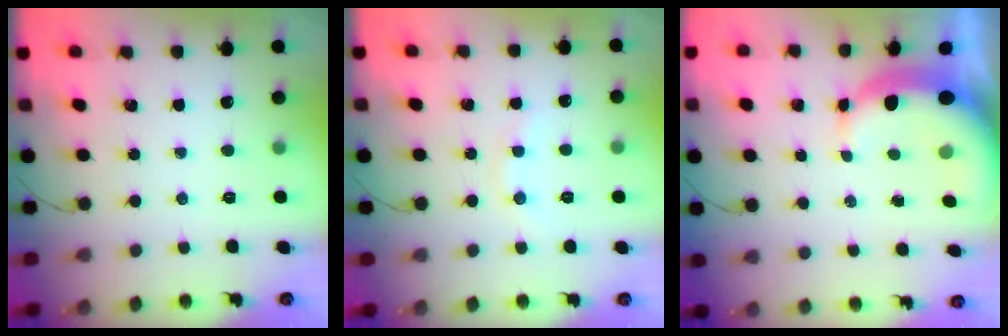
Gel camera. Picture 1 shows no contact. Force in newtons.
{"total": 5.5, "press": 5.3, "slide": 1.6}
{"total": 8.4, "press": 8.3, "slide": 1.5}